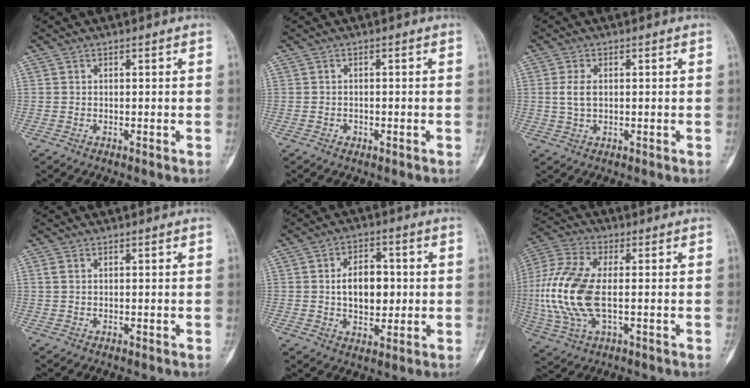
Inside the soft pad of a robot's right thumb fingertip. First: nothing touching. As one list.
[{"total": 0.8, "force": [-0.4, 0.7, 0.3], "torque": [-0.001, 0.004, -0.005]}, {"total": 3.5, "force": [0.4, 2.0, 2.8], "torque": [-0.057, 0.002, 0.009]}, {"total": 1.2, "force": [0.4, 0.7, 0.9], "torque": [-0.025, 0.005, 0.012]}, {"total": 9.3, "force": [0.4, 5.9, 7.2], "torque": [-0.083, 0.005, 0.008]}, {"total": 16.3, "force": [-1.0, 8.0, 14.1], "torque": [-0.326, 0.005, -0.016]}]